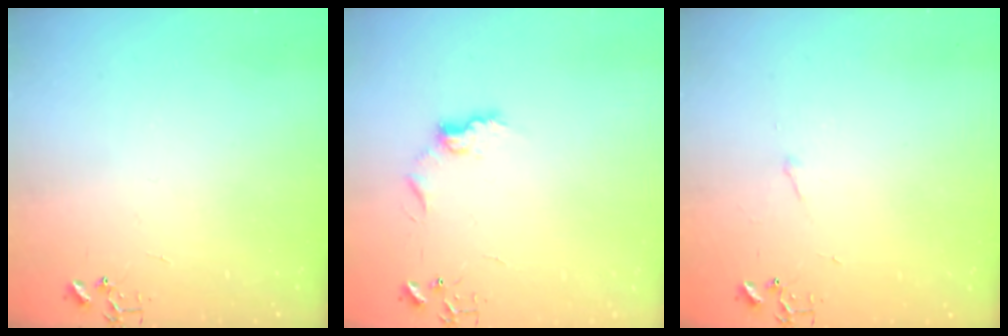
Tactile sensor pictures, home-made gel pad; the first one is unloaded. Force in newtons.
{"total": 7.8, "press": 7.8, "slide": 0.4}
{"total": 2.9, "press": 2.9, "slide": 0.5}